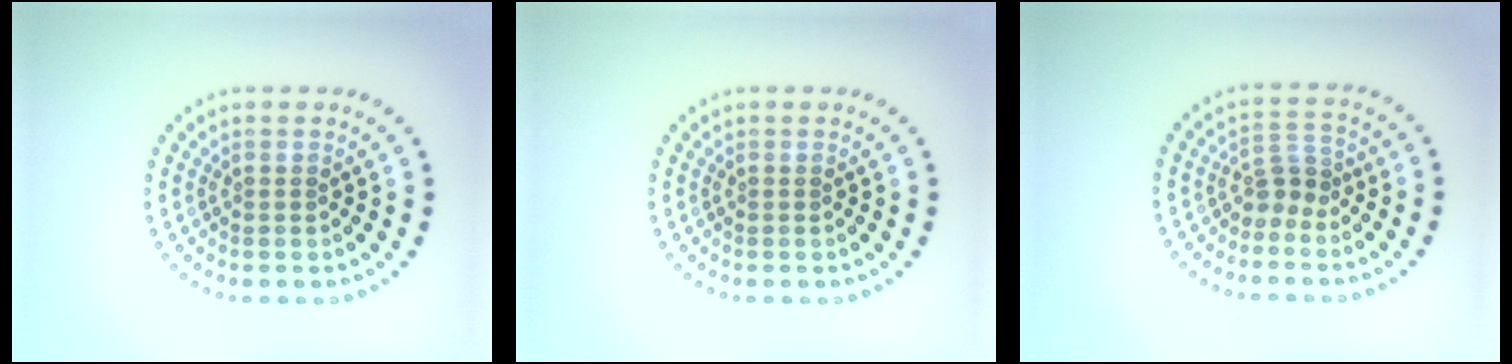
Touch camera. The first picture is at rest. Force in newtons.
{"total": 0.0}
{"total": 1.9, "press": 1.4, "slide": 1.3}